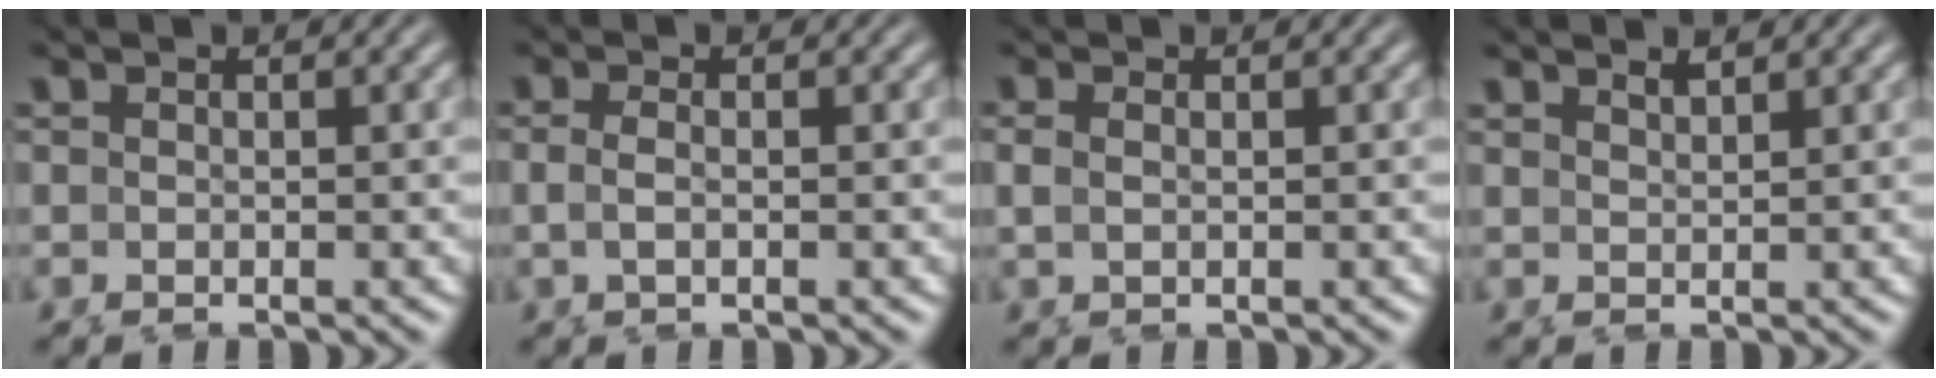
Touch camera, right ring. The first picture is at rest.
{"total": 1.8, "force": [0.0, 0.7, 1.6], "torque": [-0.046, -0.010, 0.007]}
{"total": 1.1, "force": [0.4, 0.3, 1.0], "torque": [-0.028, -0.005, 0.012]}
{"total": 1.2, "force": [0.9, -0.8, -0.4], "torque": [0.005, -0.009, 0.023]}